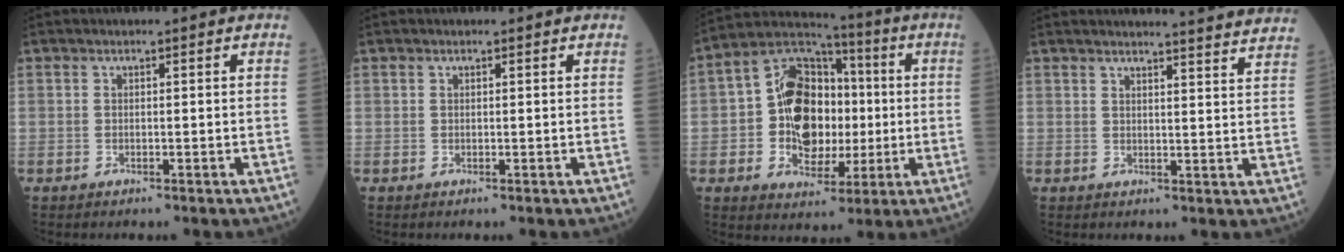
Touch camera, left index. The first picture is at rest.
{"total": 0.0}
{"total": 13.8, "force": [-0.4, 9.9, 9.6], "torque": [-0.185, 0.037, -0.003]}
{"total": 11.1, "force": [10.9, -0.7, 2.0], "torque": [-0.020, -0.049, 0.106]}